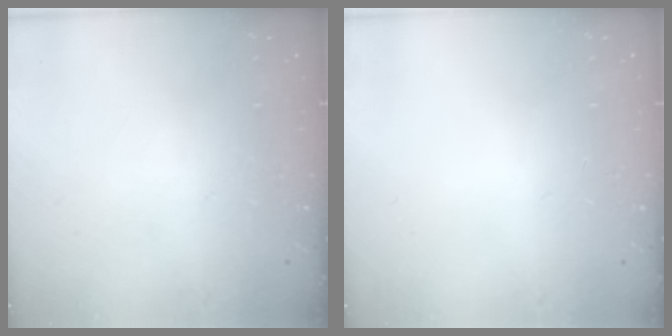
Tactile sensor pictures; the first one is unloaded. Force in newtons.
{"total": 0.0}